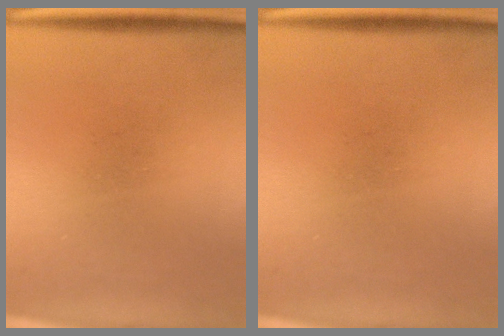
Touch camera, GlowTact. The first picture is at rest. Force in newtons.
{"total": 0.0}